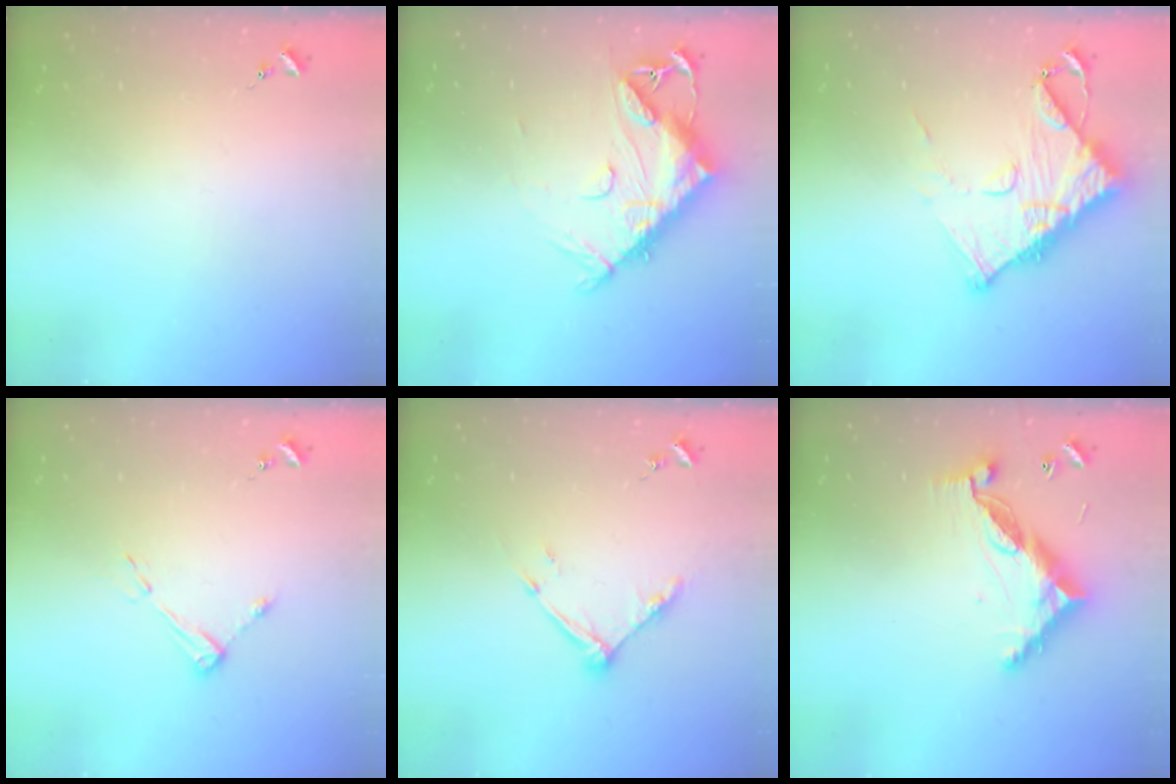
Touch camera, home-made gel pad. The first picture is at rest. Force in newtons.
{"total": 14.3, "press": 14.2, "slide": 1.3}
{"total": 14.0, "press": 13.9, "slide": 1.3}
{"total": 6.0, "press": 5.9, "slide": 0.6}
{"total": 9.0, "press": 9.0, "slide": 0.7}
{"total": 11.5, "press": 11.4, "slide": 1.0}